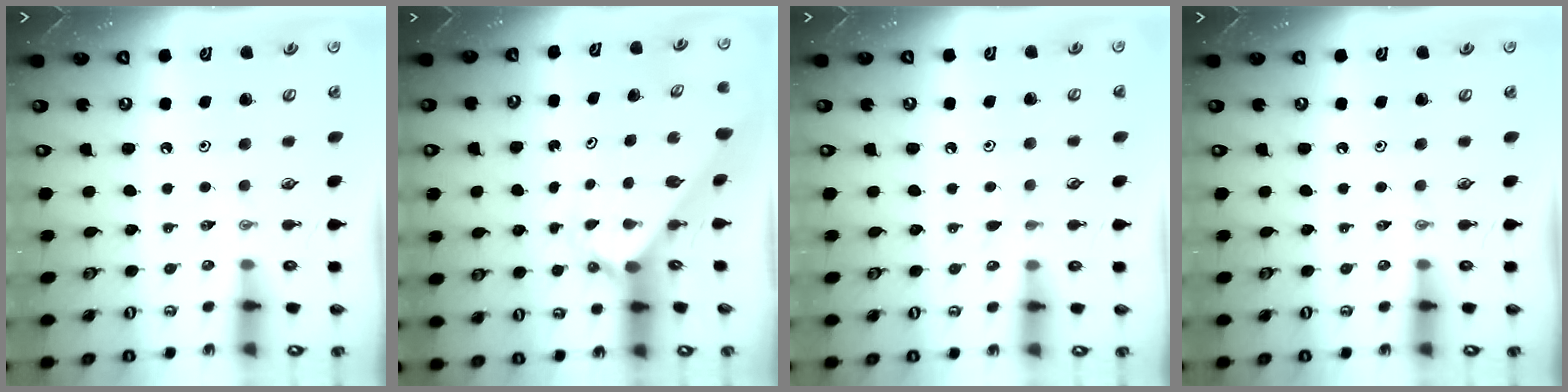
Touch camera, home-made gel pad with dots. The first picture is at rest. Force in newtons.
{"total": 2.4, "press": 2.4, "slide": 0.2}
{"total": 5.0, "press": 5.0, "slide": 0.5}
{"total": 0.0}